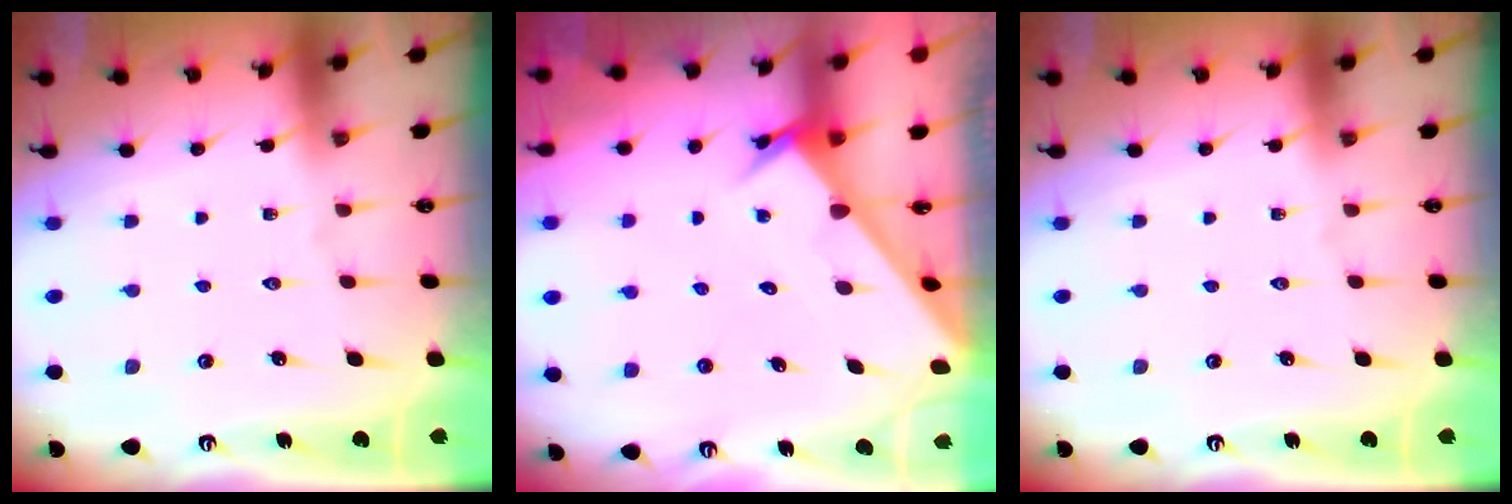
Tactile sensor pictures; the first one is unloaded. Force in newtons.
{"total": 2.8, "press": 2.8, "slide": 0.0}
{"total": 0.0}